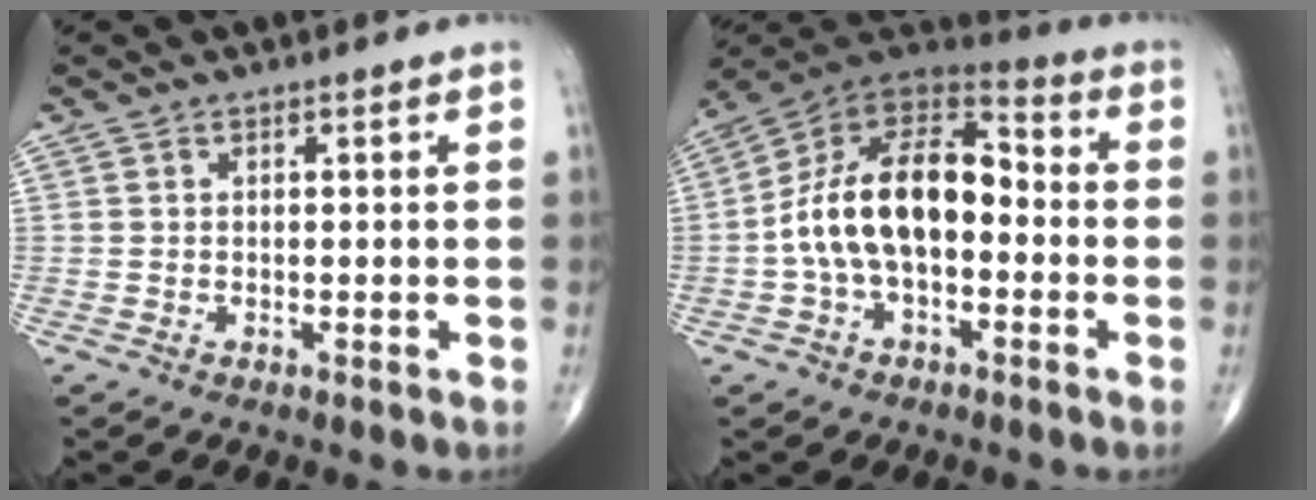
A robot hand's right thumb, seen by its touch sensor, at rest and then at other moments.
{"total": 17.4, "force": [-1.8, 10.0, 14.2], "torque": [-0.238, 0.050, -0.042]}